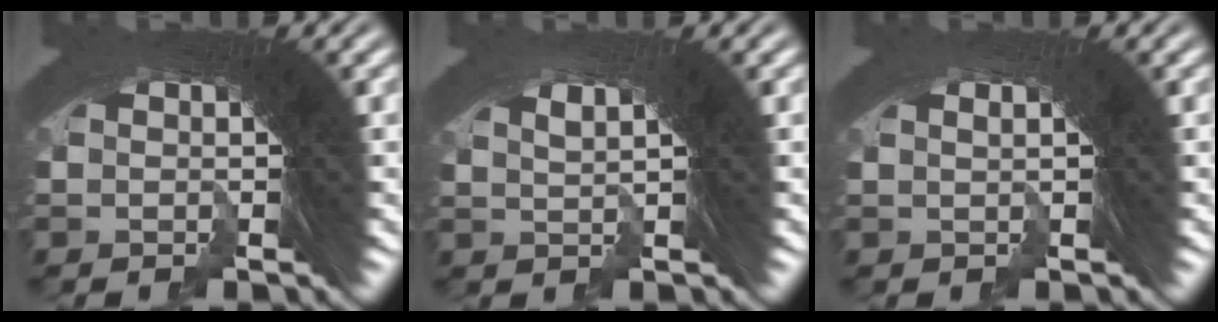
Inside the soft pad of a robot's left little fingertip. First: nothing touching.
{"total": 2.2, "force": [0.1, 1.5, 1.6], "torque": [-0.054, -0.007, 0.001]}
{"total": 0.0}